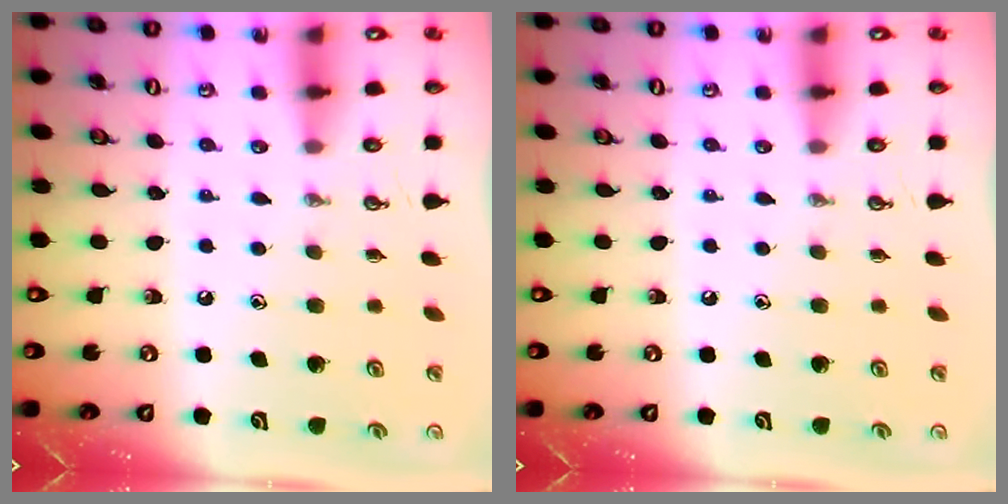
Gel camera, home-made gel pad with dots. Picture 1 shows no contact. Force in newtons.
{"total": 0.0}